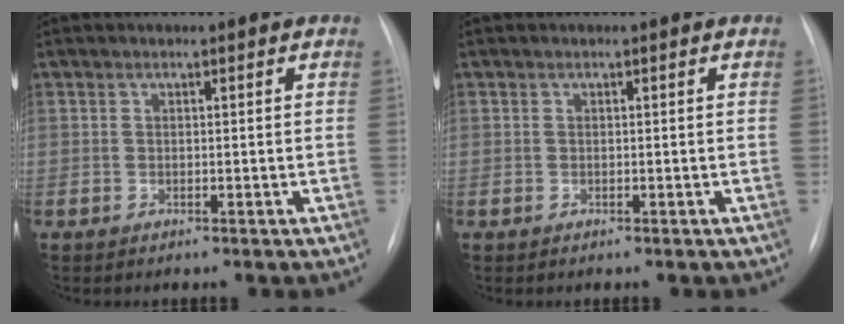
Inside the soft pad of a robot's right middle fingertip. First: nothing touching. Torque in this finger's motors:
{"motor_torque": [0.72, -1.22, 0.03, 0.01]}